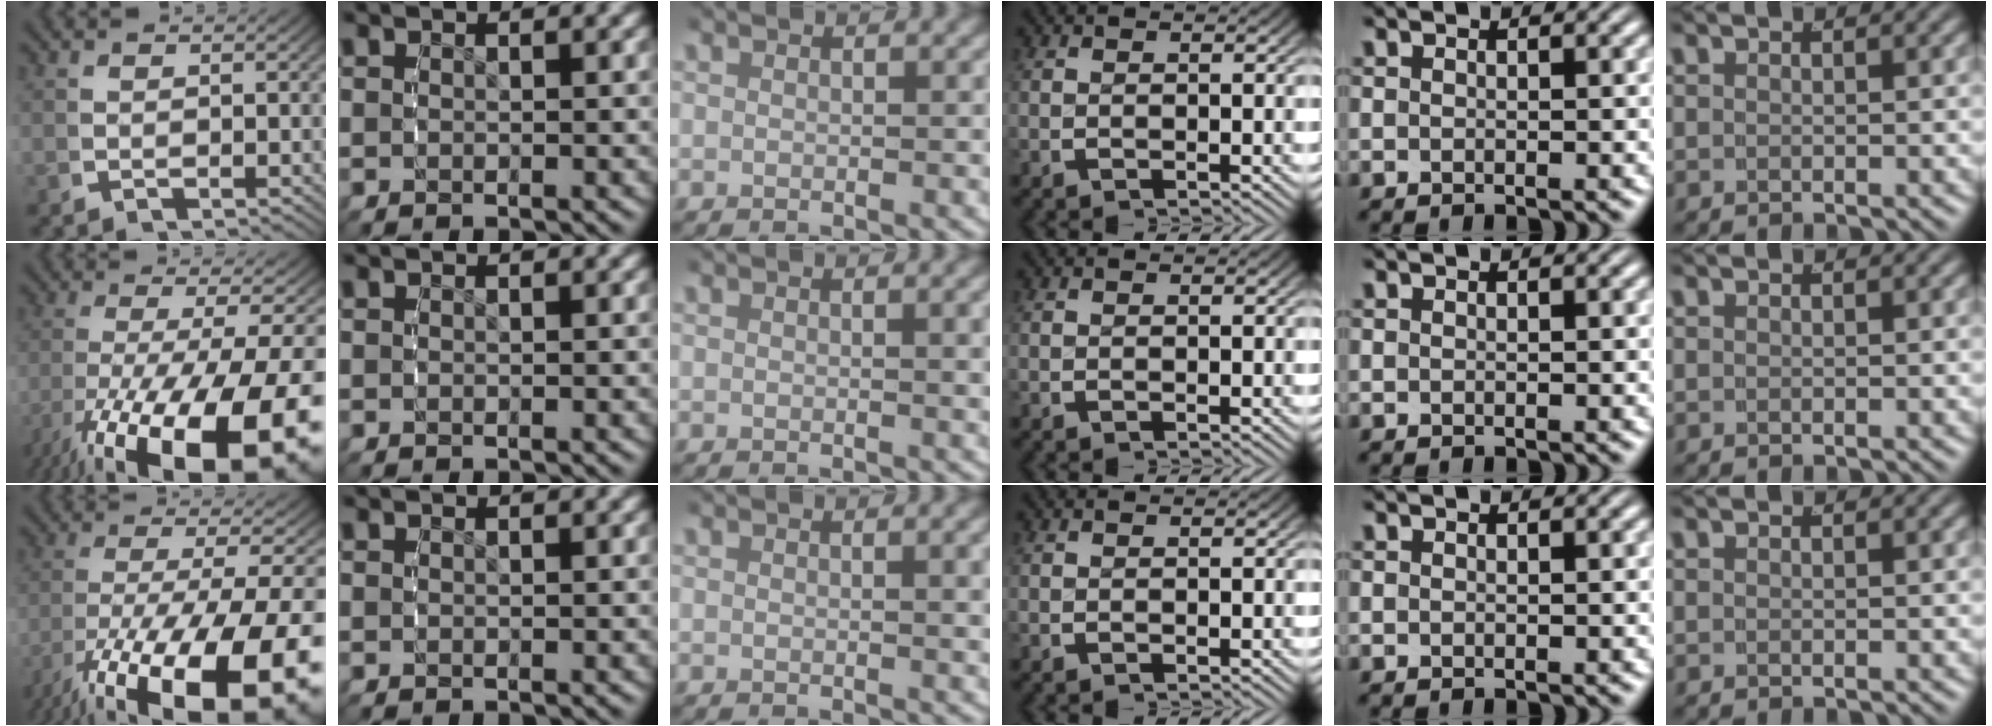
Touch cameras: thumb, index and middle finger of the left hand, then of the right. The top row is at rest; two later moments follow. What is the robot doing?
{"motion": "grasp_and_lifting", "object": "dispenser bottle"}